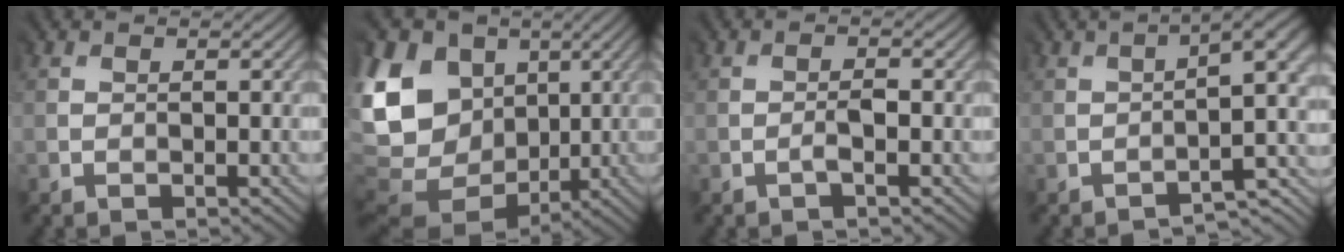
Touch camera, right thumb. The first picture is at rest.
{"total": 17.3, "force": [2.6, 14.5, 9.0], "torque": [-0.250, -0.002, 0.092]}
{"total": 0.8, "force": [-0.7, -0.4, 0.2], "torque": [-0.006, 0.003, -0.014]}
{"total": 6.9, "force": [-3.9, 1.1, 5.6], "torque": [-0.055, 0.007, -0.056]}